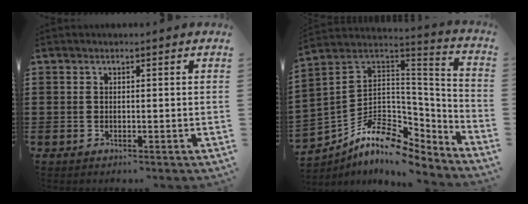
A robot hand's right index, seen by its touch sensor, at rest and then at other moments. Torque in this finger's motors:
{"motor_torque": [1.11, 1.02, 0.35, 0.01]}